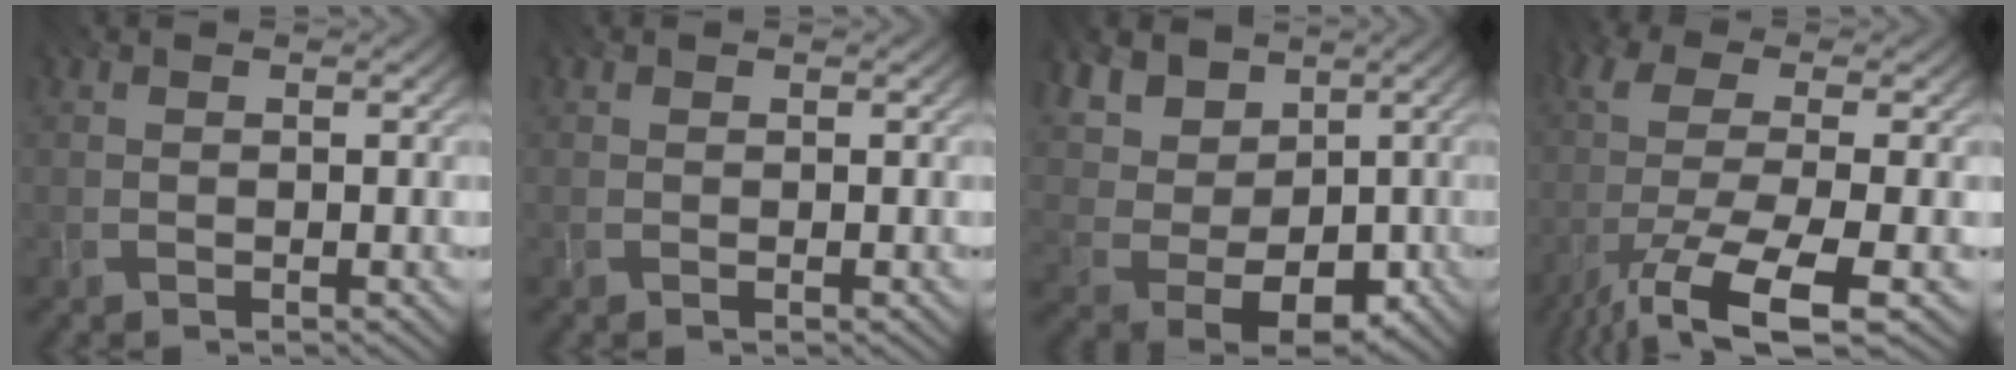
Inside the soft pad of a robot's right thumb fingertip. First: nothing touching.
{"total": 0.0}
{"total": 9.8, "force": [3.0, 7.4, 5.6], "torque": [-0.142, 0.014, 0.055]}
{"total": 11.2, "force": [-6.3, 2.4, 9.0], "torque": [-0.174, -0.013, -0.125]}